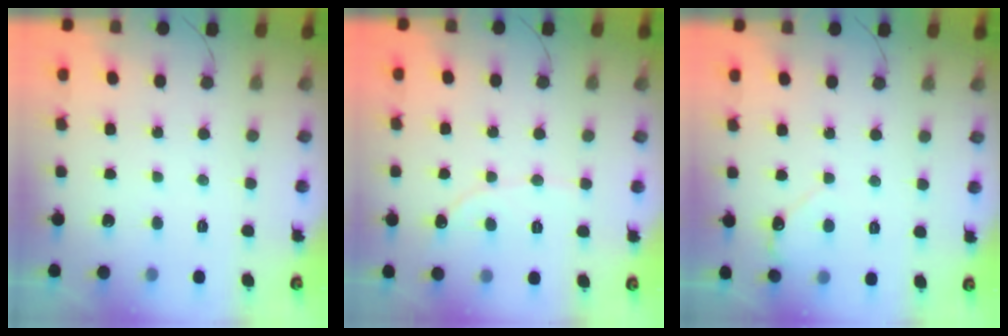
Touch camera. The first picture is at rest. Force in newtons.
{"total": 2.2, "press": 2.2, "slide": 0.2}
{"total": 2.8, "press": 2.7, "slide": 0.3}